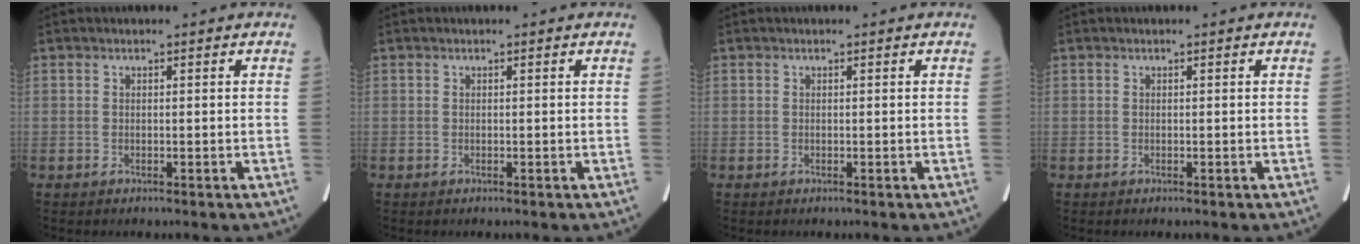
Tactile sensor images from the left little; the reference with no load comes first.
{"total": 0.0}
{"total": 0.0}
{"total": 0.0}